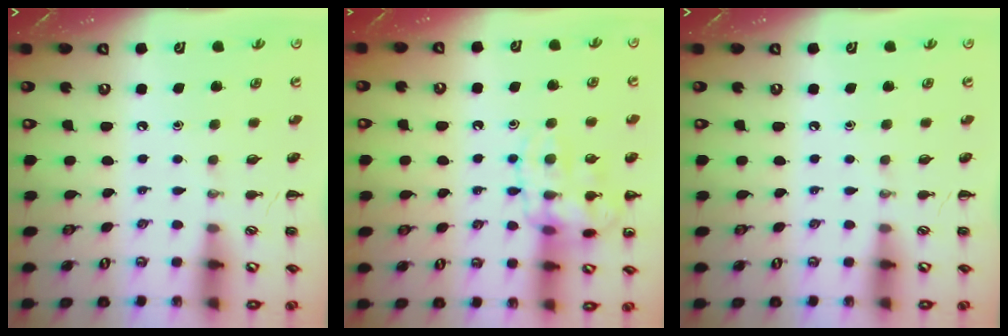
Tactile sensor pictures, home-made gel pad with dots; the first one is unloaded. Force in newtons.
{"total": 14.6, "press": 14.6, "slide": 1.1}
{"total": 0.0}